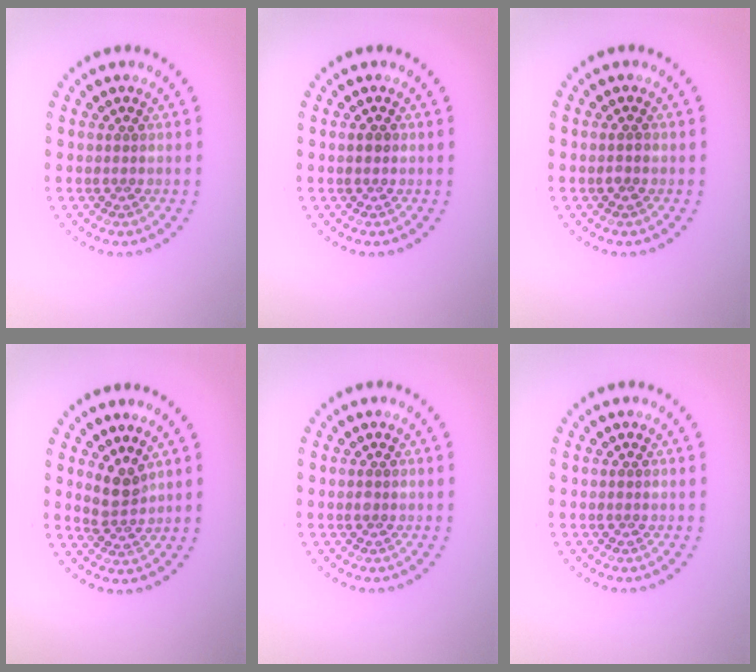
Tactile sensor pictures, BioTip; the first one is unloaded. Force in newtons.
{"total": 1.1, "press": 1.1, "slide": 0.0}
{"total": 0.8, "press": 0.8, "slide": 0.1}
{"total": 2.4, "press": 1.8, "slide": 1.5}
{"total": 0.6, "press": 0.6, "slide": 0.1}
{"total": 0.0}